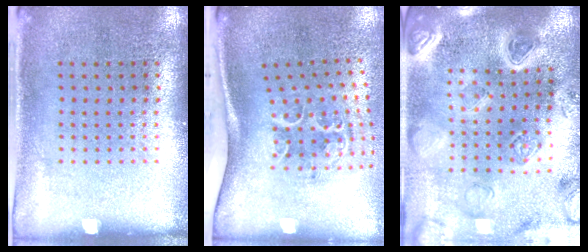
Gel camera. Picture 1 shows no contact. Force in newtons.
{"total": 1.9, "press": 1.4, "slide": 1.3}
{"total": 4.5, "press": 4.0, "slide": 2.2}